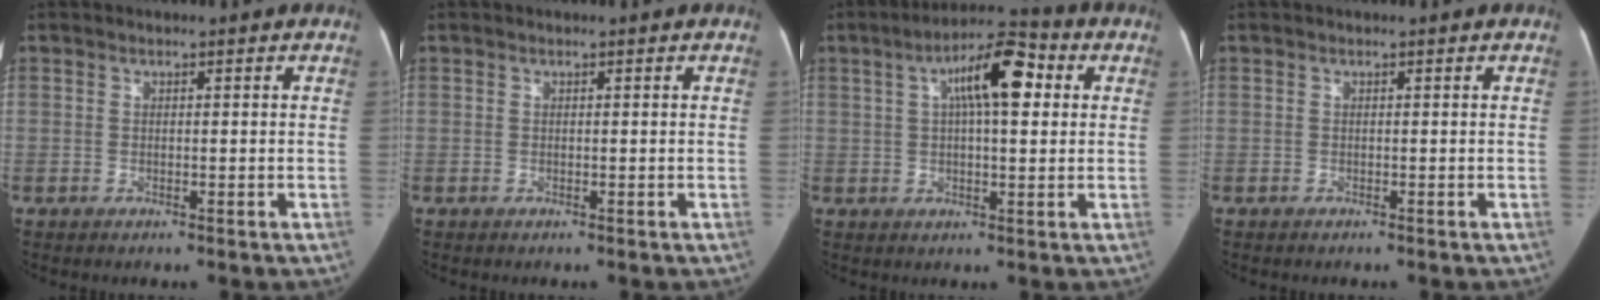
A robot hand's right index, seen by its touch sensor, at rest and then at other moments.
{"total": 0.0}
{"total": 10.2, "force": [2.9, 2.9, 9.4], "torque": [-0.159, 0.035, 0.042]}
{"total": 0.0}